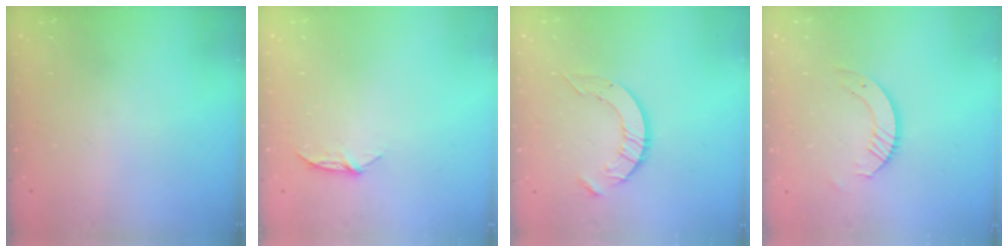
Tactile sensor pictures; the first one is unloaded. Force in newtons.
{"total": 5.9, "press": 5.8, "slide": 0.7}
{"total": 7.0, "press": 7.0, "slide": 0.4}
{"total": 5.4, "press": 5.4, "slide": 0.5}